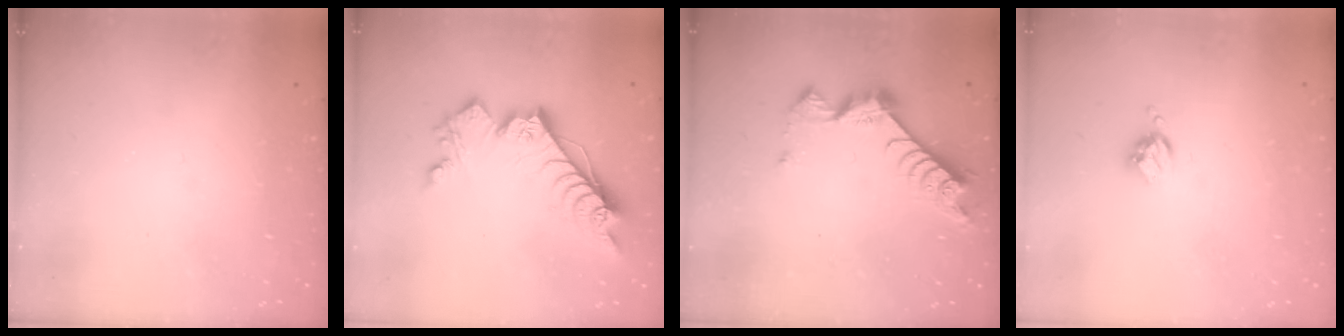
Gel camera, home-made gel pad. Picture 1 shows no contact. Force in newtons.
{"total": 16.7, "press": 16.7, "slide": 0.3}
{"total": 8.2, "press": 8.2, "slide": 0.5}
{"total": 3.6, "press": 3.6, "slide": 0.4}